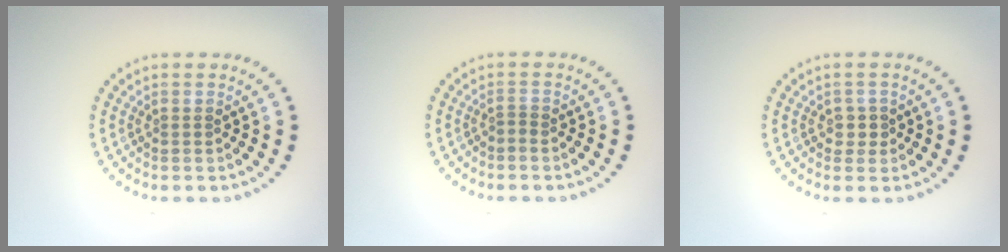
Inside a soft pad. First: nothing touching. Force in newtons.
{"total": 0.6, "press": 0.2, "slide": 0.5}
{"total": 1.2, "press": 1.0, "slide": 0.6}